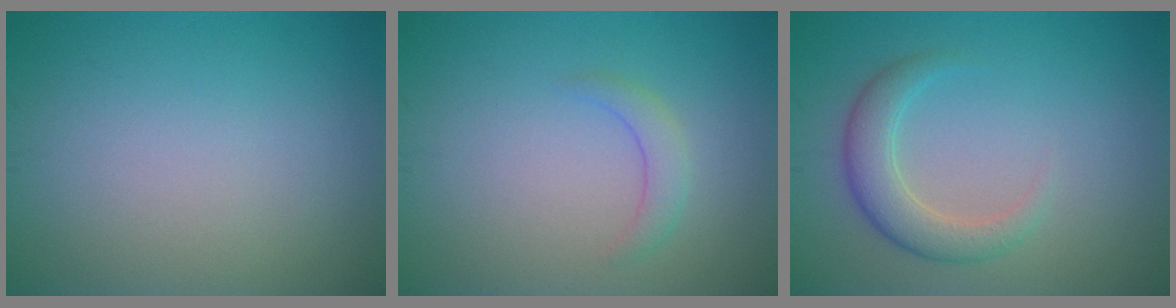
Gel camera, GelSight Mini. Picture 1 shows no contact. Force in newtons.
{"total": 1.7, "press": 1.6, "slide": 0.2}
{"total": 3.4, "press": 3.4, "slide": 0.2}